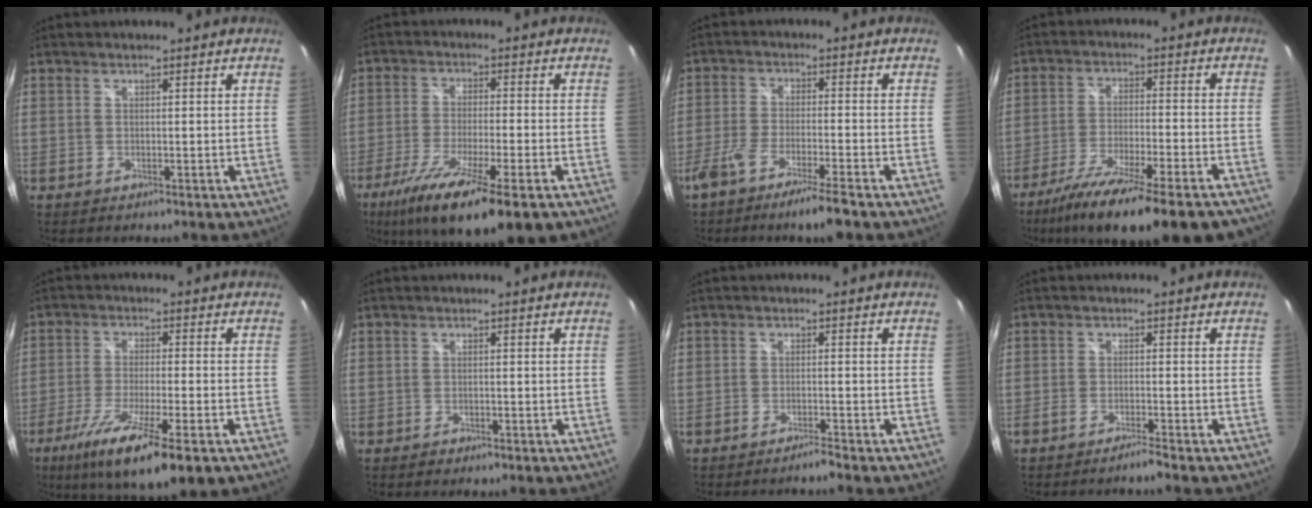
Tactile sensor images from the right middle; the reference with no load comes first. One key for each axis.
{"total": 15.6, "fx": -9.5, "fy": 2.6, "fz": 12.1, "tx": -0.234, "ty": -0.054, "tz": -0.166}
{"total": 7.5, "fx": -5.6, "fy": 0.1, "fz": 4.9, "tx": -0.110, "ty": -0.004, "tz": -0.105}
{"total": 20.3, "fx": -16.0, "fy": 3.2, "fz": 12.0, "tx": -0.214, "ty": -0.052, "tz": -0.247}
{"total": 14.2, "fx": -8.1, "fy": 2.2, "fz": 11.5, "tx": -0.223, "ty": -0.048, "tz": -0.142}
{"total": 1.2, "fx": -0.9, "fy": 0.7, "fz": 0.4, "tx": -0.009, "ty": -0.003, "tz": -0.016}
{"total": 2.0, "fx": -1.9, "fy": -0.1, "fz": 0.4, "tx": -0.022, "ty": -0.001, "tz": -0.037}
{"total": 2.4, "fx": -2.3, "fy": -0.2, "fz": 0.7, "tx": -0.032, "ty": -0.002, "tz": -0.045}